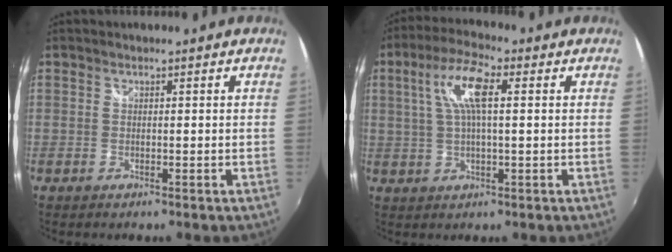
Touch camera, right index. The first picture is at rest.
{"total": 8.6, "force": [2.1, 2.3, 8.0], "torque": [-0.155, 0.015, 0.040]}